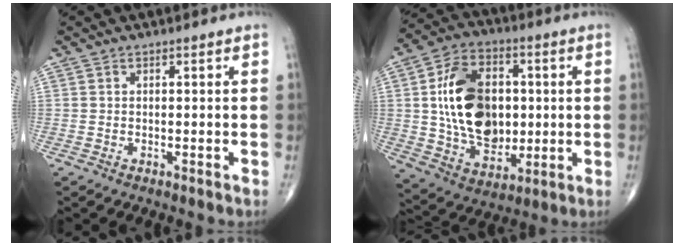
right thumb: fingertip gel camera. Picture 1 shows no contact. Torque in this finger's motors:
{"motor_torque": [0.49, 1.66, 1.73, 0.28, 0.54]}